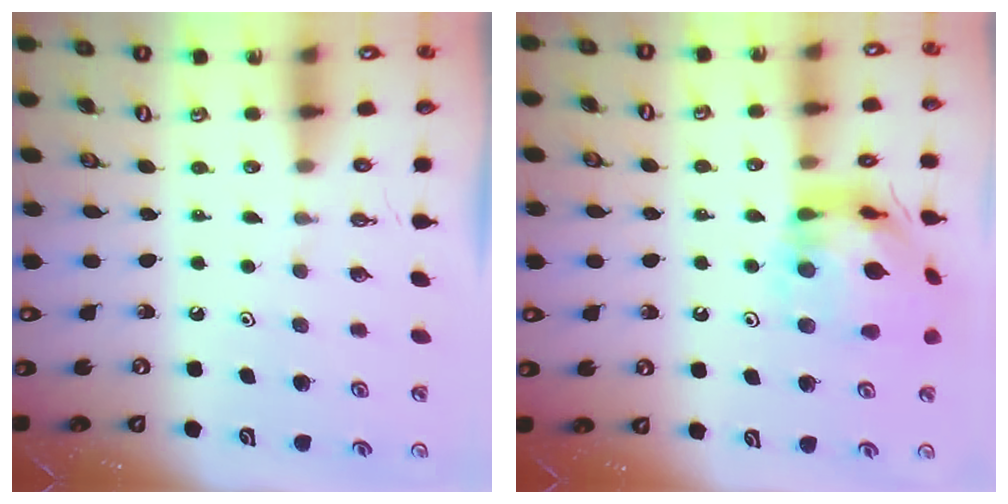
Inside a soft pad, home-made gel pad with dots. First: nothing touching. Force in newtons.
{"total": 16.9, "press": 16.8, "slide": 1.7}